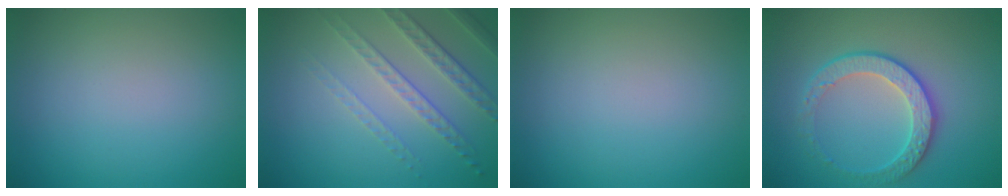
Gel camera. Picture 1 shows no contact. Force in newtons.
{"total": 4.6, "press": 3.1, "slide": 3.3}
{"total": 0.0}
{"total": 3.9, "press": 3.5, "slide": 1.8}